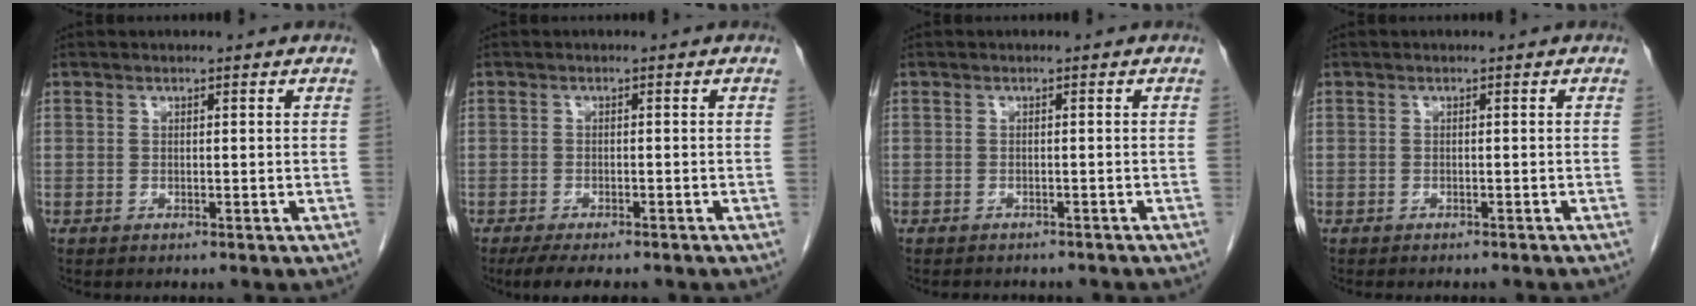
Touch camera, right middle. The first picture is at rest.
{"total": 6.9, "force": [-5.6, 1.6, 3.7], "torque": [-0.053, -0.012, -0.084]}
{"total": 6.4, "force": [-5.7, 1.9, 2.4], "torque": [-0.030, -0.002, -0.062]}
{"total": 6.0, "force": [-5.4, 1.0, 2.5], "torque": [-0.029, -0.011, -0.059]}